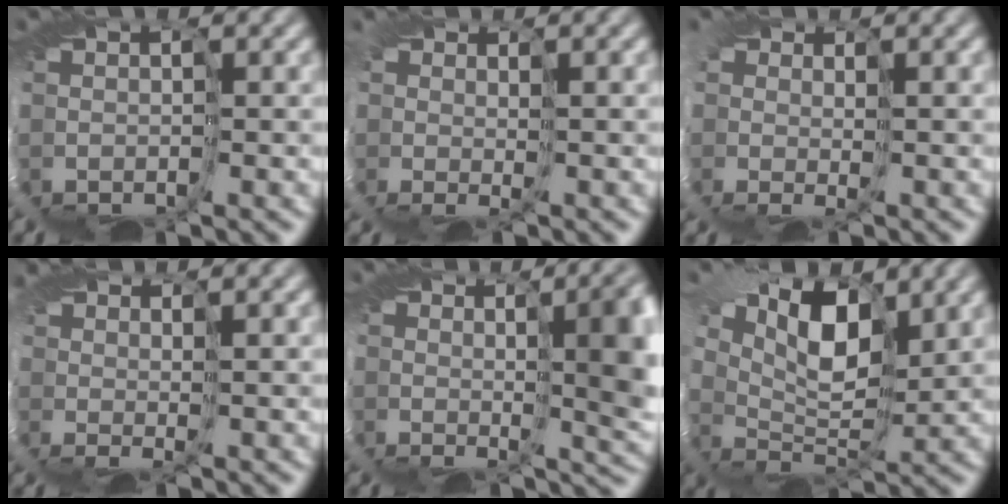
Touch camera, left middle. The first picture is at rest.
{"total": 1.3, "force": [0.5, 0.8, 0.9], "torque": [-0.020, 0.004, 0.007]}
{"total": 3.3, "force": [0.4, 2.4, 2.2], "torque": [-0.032, 0.001, 0.002]}
{"total": 1.7, "force": [1.5, -0.7, 0.5], "torque": [-0.008, 0.003, 0.025]}
{"total": 8.4, "force": [1.3, 3.0, 7.8], "torque": [-0.109, -0.006, 0.029]}
{"total": 6.8, "force": [4.3, 3.2, 4.1], "torque": [-0.084, 0.017, 0.060]}